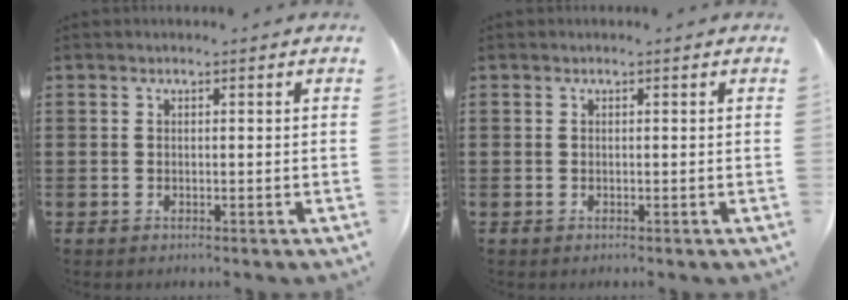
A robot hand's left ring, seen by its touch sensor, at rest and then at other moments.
{"total": 0.0}